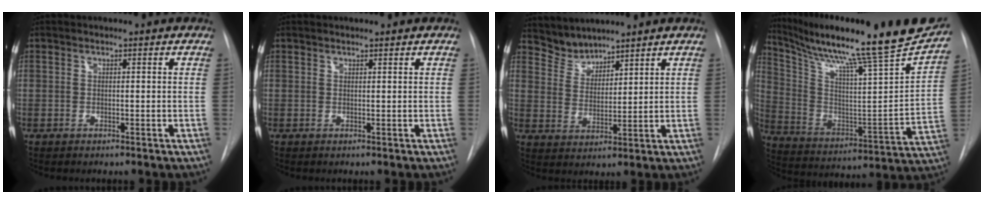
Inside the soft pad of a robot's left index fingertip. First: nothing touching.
{"total": 1.1, "force": [1.0, 0.1, 0.3], "torque": [-0.005, 0.010, 0.018]}
{"total": 4.7, "force": [4.6, 0.6, -0.6], "torque": [0.009, 0.008, 0.101]}
{"total": 28.9, "force": [24.3, 1.1, 15.6], "torque": [-0.268, -0.057, 0.351]}